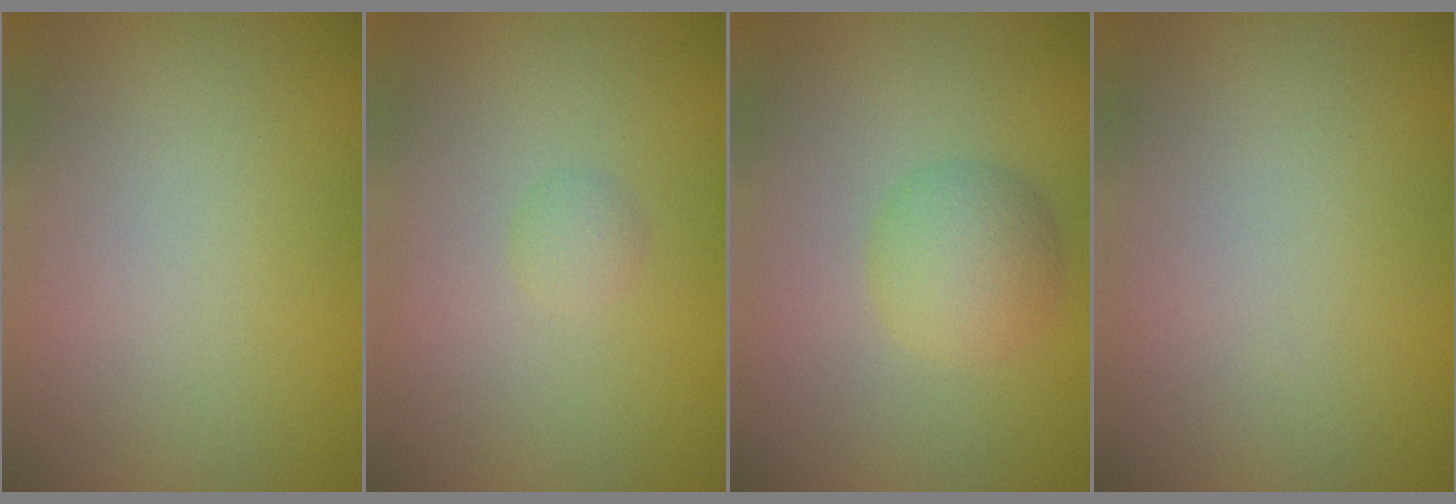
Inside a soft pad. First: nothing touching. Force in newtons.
{"total": 0.8, "press": 0.8, "slide": 0.1}
{"total": 2.9, "press": 2.9, "slide": 0.0}
{"total": 0.0}